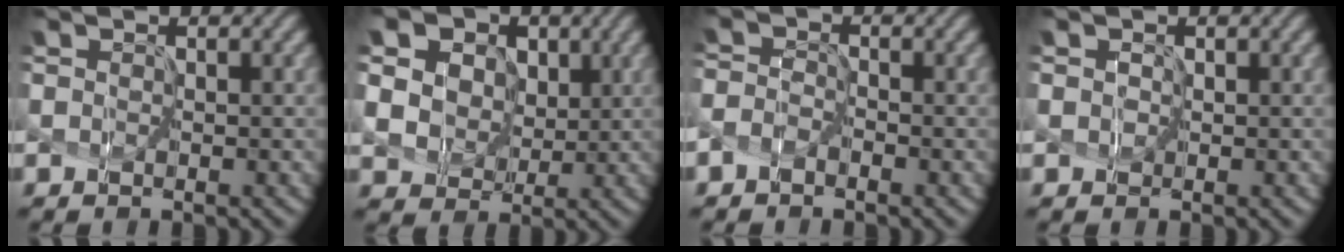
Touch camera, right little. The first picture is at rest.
{"total": 12.8, "force": [5.6, 10.0, 5.7], "torque": [-0.158, 0.032, 0.102]}
{"total": 1.5, "force": [-1.0, 0.9, 0.8], "torque": [-0.023, 0.009, -0.026]}
{"total": 1.4, "force": [0.6, 1.2, 0.6], "torque": [0.012, 0.012, -0.010]}